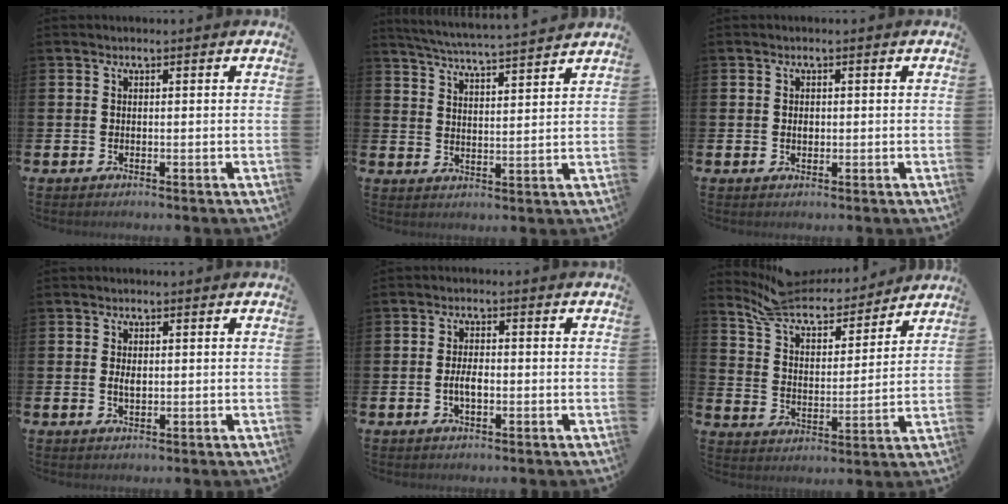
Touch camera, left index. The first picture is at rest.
{"total": 5.4, "force": [5.3, -0.5, 1.0], "torque": [-0.043, -0.037, 0.092]}
{"total": 0.9, "force": [0.1, 0.7, 0.6], "torque": [-0.003, 0.001, -0.002]}
{"total": 1.5, "force": [0.2, 0.8, 1.3], "torque": [-0.015, 0.000, 0.000]}
{"total": 2.8, "force": [-0.5, 1.3, 2.4], "torque": [-0.035, -0.002, -0.013]}
{"total": 8.6, "force": [8.0, 2.5, 1.9], "torque": [-0.075, -0.063, 0.140]}